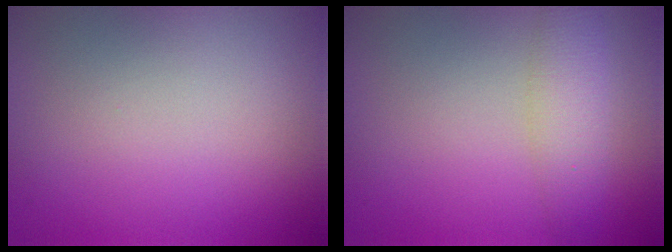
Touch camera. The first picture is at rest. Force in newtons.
{"total": 3.6, "press": 3.6, "slide": 0.0}